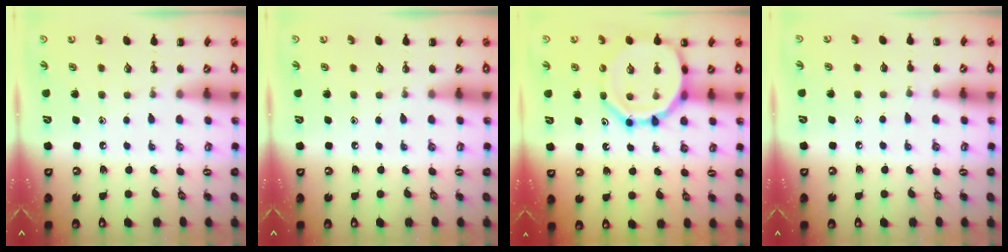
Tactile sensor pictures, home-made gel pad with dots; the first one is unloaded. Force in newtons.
{"total": 0.0}
{"total": 15.5, "press": 15.2, "slide": 2.8}
{"total": 2.6, "press": 2.4, "slide": 1.0}